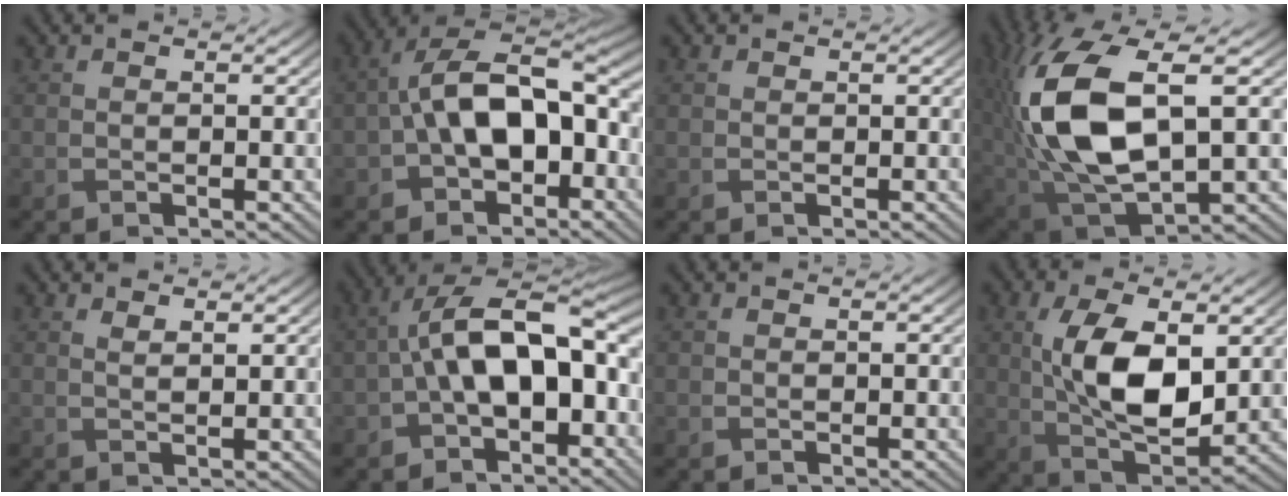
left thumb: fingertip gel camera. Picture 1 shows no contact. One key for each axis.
{"total": 12.1, "fx": -1.8, "fy": 7.3, "fz": 9.4, "tx": -0.172, "ty": 0.020, "tz": -0.040}
{"total": 0.8, "fx": 0.2, "fy": 0.8, "fz": -0.1, "tx": 0.006, "ty": -0.002, "tz": 0.000}
{"total": 16.4, "fx": 1.6, "fy": 8.2, "fz": 14.2, "tx": -0.341, "ty": -0.004, "tz": 0.040}
{"total": 1.3, "fx": 0.9, "fy": 0.4, "fz": 0.9, "tx": -0.022, "ty": -0.001, "tz": 0.019}
{"total": 13.4, "fx": -0.9, "fy": 7.6, "fz": 11.1, "tx": -0.190, "ty": 0.023, "tz": -0.023}
{"total": 0.5, "fx": -0.1, "fy": 0.5, "fz": 0.0, "tx": 0.003, "ty": -0.003, "tz": -0.003}
{"total": 11.0, "fx": 1.4, "fy": 5.4, "fz": 9.5, "tx": -0.194, "ty": -0.002, "tz": 0.032}